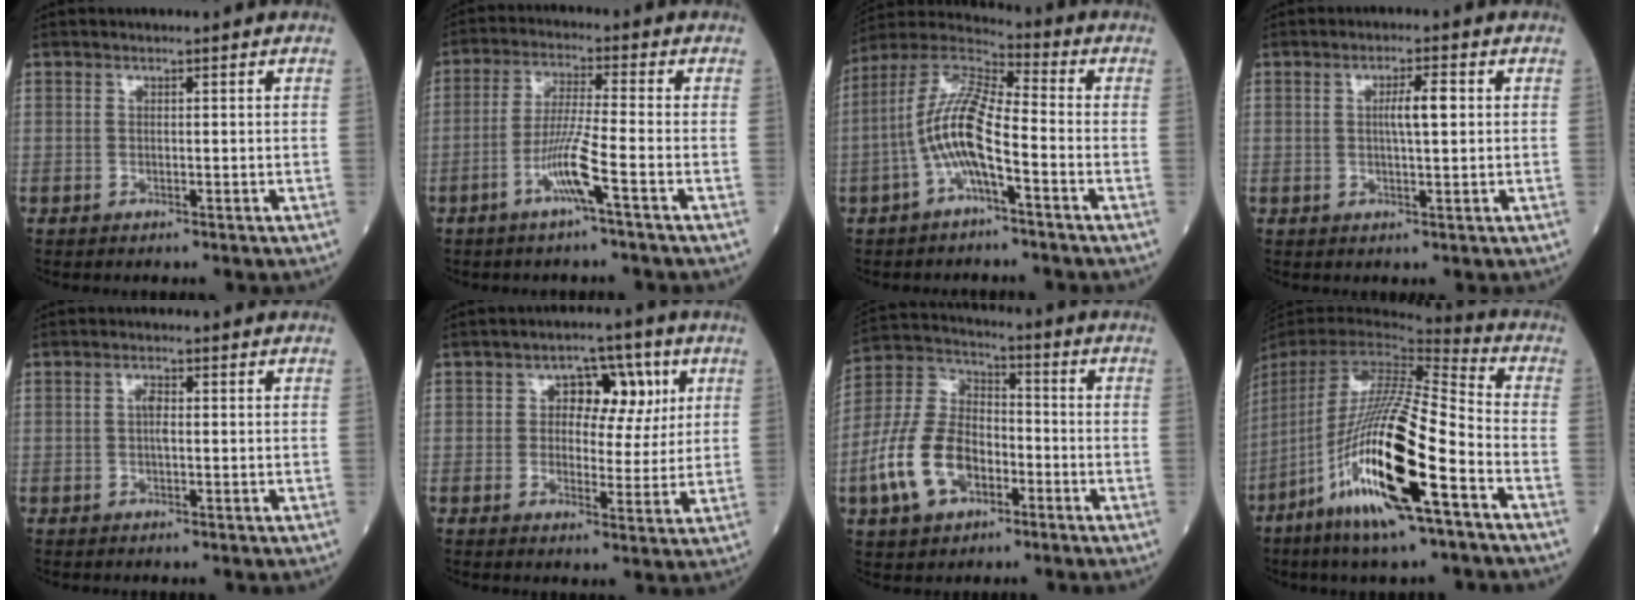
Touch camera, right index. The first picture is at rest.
{"total": 6.9, "force": [-3.2, -1.1, 6.0], "torque": [-0.119, -0.005, -0.068]}
{"total": 10.8, "force": [-3.0, 2.0, 10.2], "torque": [-0.213, 0.019, -0.063]}
{"total": 3.7, "force": [0.6, 0.4, 3.6], "torque": [-0.065, 0.003, 0.011]}
{"total": 1.6, "force": [0.0, 0.4, 1.6], "torque": [-0.032, 0.003, -0.001]}
{"total": 7.3, "force": [2.2, 4.4, 5.4], "torque": [-0.063, 0.017, 0.030]}
{"total": 13.1, "force": [-5.1, 7.8, 9.3], "torque": [-0.219, 0.016, -0.094]}
{"total": 22.0, "force": [-9.7, 2.1, 19.7], "torque": [-0.408, -0.047, -0.188]}